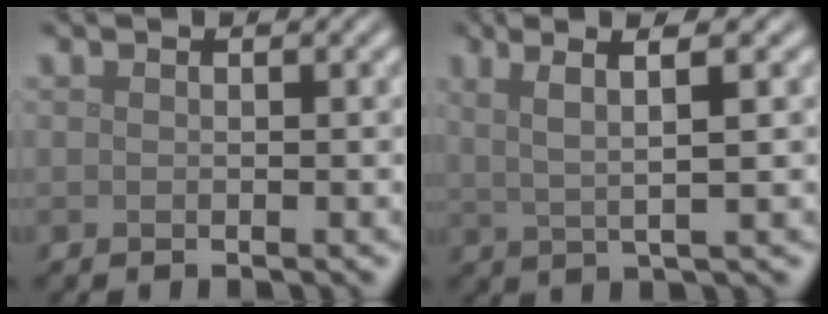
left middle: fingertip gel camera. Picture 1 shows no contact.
{"total": 4.2, "force": [1.7, 0.6, 3.8], "torque": [-0.073, 0.007, 0.031]}